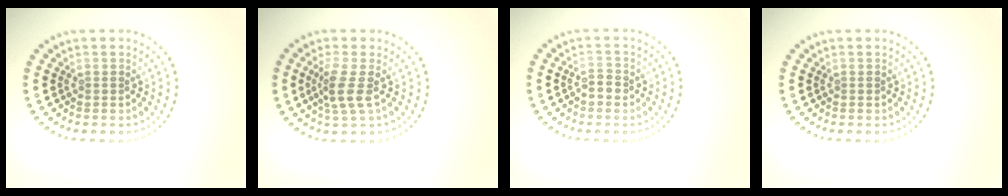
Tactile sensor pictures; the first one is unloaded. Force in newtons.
{"total": 2.7, "press": 2.1, "slide": 1.7}
{"total": 1.3, "press": 1.3, "slide": 0.3}
{"total": 0.0}